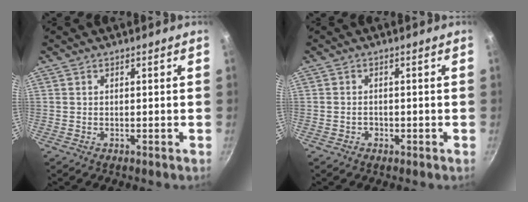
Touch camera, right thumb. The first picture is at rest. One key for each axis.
{"total": 1.5, "fx": -0.7, "fy": 1.2, "fz": 0.5, "tx": -0.003, "ty": 0.006, "tz": -0.009}